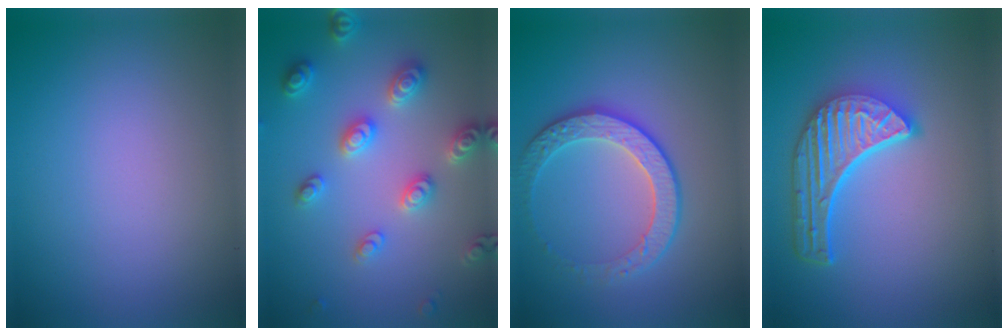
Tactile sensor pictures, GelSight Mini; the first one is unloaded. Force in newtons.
{"total": 4.6, "press": 4.5, "slide": 0.9}
{"total": 3.7, "press": 3.5, "slide": 1.2}
{"total": 6.0, "press": 4.5, "slide": 4.0}